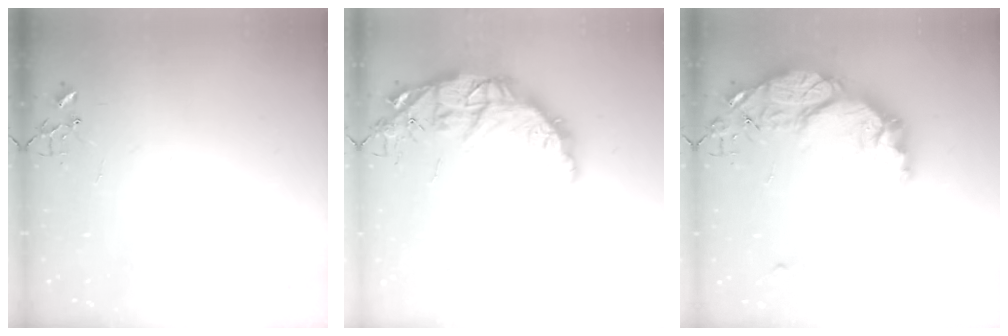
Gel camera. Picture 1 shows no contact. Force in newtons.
{"total": 15.2, "press": 15.2, "slide": 1.2}
{"total": 20.5, "press": 20.5, "slide": 1.5}